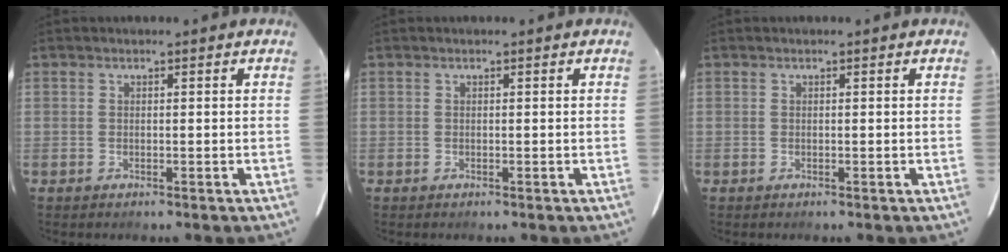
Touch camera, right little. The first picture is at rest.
{"total": 0.0}
{"total": 0.0}